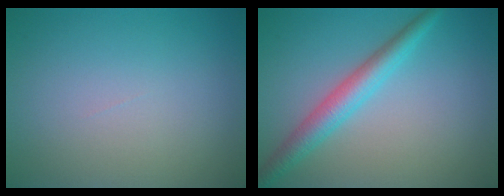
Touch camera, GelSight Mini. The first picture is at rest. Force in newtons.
{"total": 3.6, "press": 3.6, "slide": 0.0}